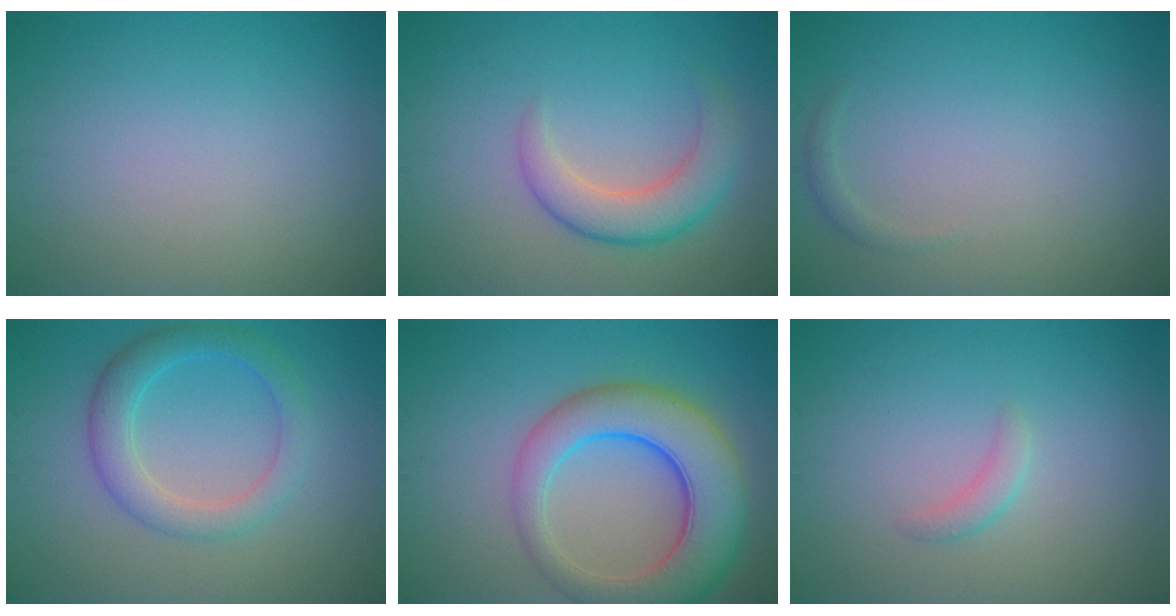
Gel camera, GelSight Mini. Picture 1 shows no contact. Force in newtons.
{"total": 4.1, "press": 4.1, "slide": 0.4}
{"total": 0.7, "press": 0.7, "slide": 0.1}
{"total": 3.8, "press": 3.8, "slide": 0.1}
{"total": 8.6, "press": 8.6, "slide": 0.6}
{"total": 1.2, "press": 1.2, "slide": 0.1}